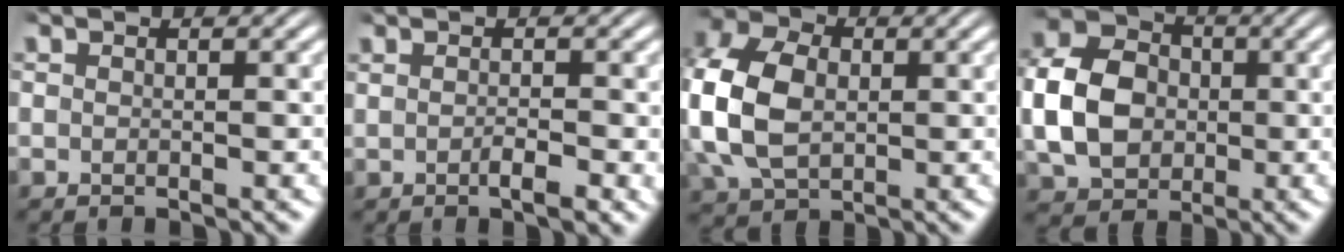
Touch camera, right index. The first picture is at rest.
{"total": 2.0, "force": [0.0, 0.5, 1.9], "torque": [-0.026, 0.010, -0.008]}
{"total": 8.6, "force": [0.2, 6.7, 5.3], "torque": [-0.140, -0.016, 0.013]}
{"total": 9.2, "force": [-0.2, 7.6, 5.1], "torque": [-0.104, -0.016, 0.001]}